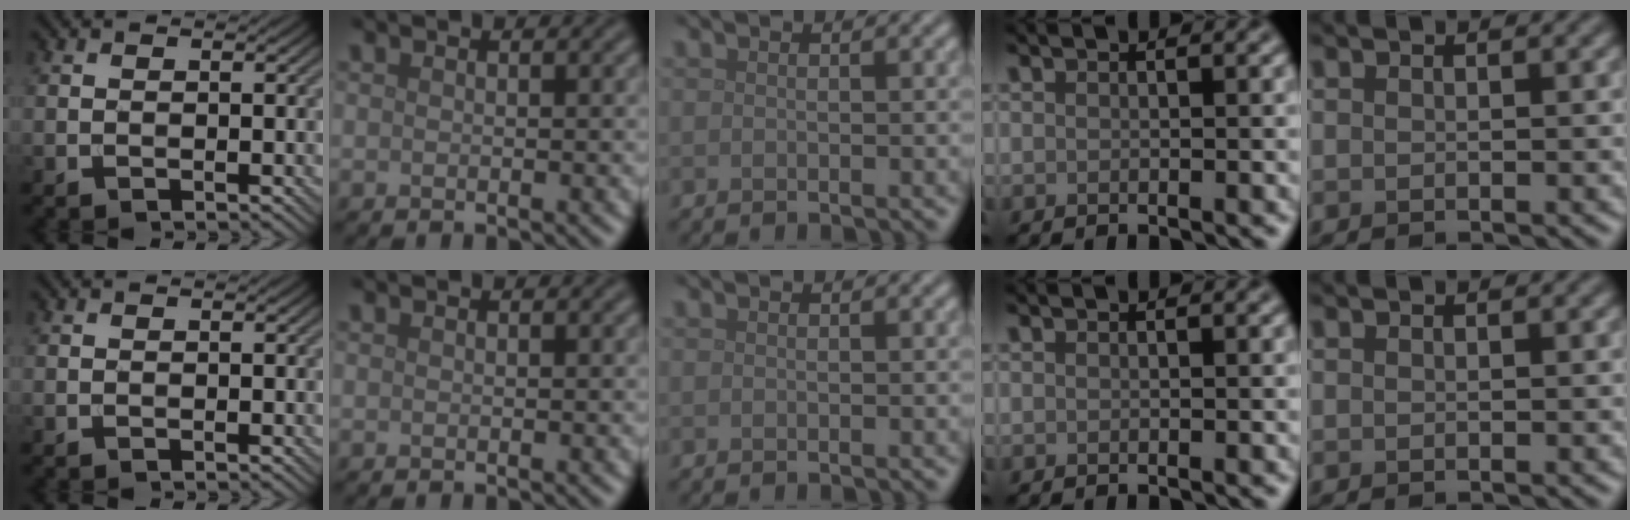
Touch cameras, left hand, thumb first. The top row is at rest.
{}